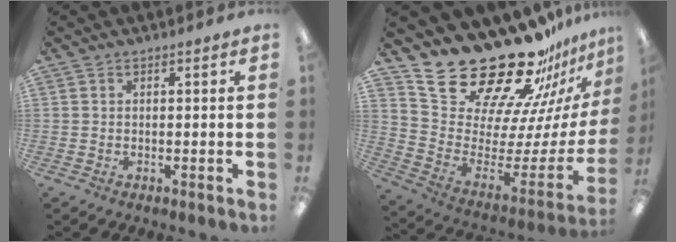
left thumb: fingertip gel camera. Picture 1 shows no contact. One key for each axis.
{"total": 27.7, "fx": 23.1, "fy": 10.2, "fz": 11.3, "tx": -0.169, "ty": -0.186, "tz": 0.427}